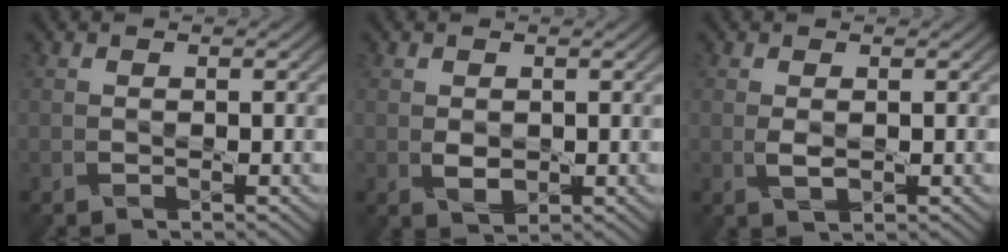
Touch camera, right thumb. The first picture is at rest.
{"total": 2.0, "force": [0.1, 1.4, 1.5], "torque": [-0.033, -0.003, 0.005]}
{"total": 1.8, "force": [0.0, 1.0, 1.5], "torque": [-0.036, -0.002, 0.002]}